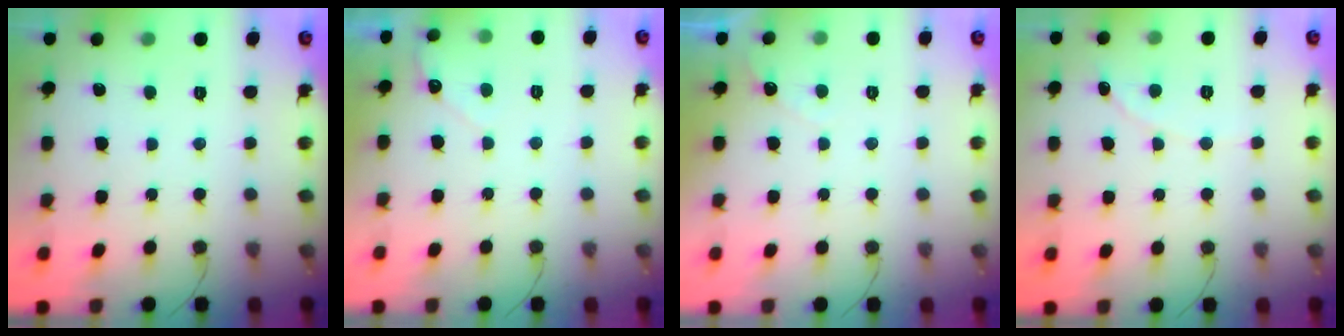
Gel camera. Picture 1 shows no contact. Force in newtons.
{"total": 2.8, "press": 2.8, "slide": 0.1}
{"total": 2.3, "press": 2.3, "slide": 0.1}
{"total": 0.7, "press": 0.7, "slide": 0.0}